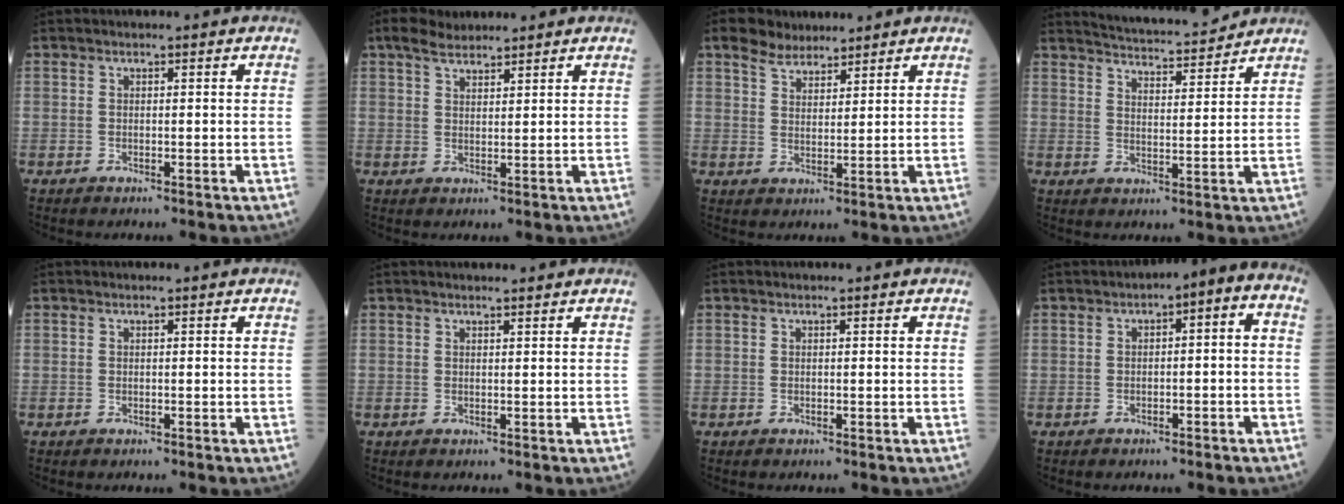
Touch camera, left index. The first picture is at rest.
{"total": 3.3, "force": [2.8, 1.2, 1.3], "torque": [-0.035, 0.014, 0.053]}
{"total": 4.5, "force": [3.7, 2.1, 1.6], "torque": [-0.044, 0.014, 0.073]}
{"total": 10.0, "force": [9.6, 0.7, 2.6], "torque": [-0.050, 0.004, 0.142]}
{"total": 0.0}
{"total": 2.3, "force": [2.1, 0.1, 0.9], "torque": [-0.011, 0.009, 0.026]}
{"total": 0.0}
{"total": 5.0, "force": [-0.9, 2.0, 4.5], "torque": [-0.055, 0.030, -0.023]}